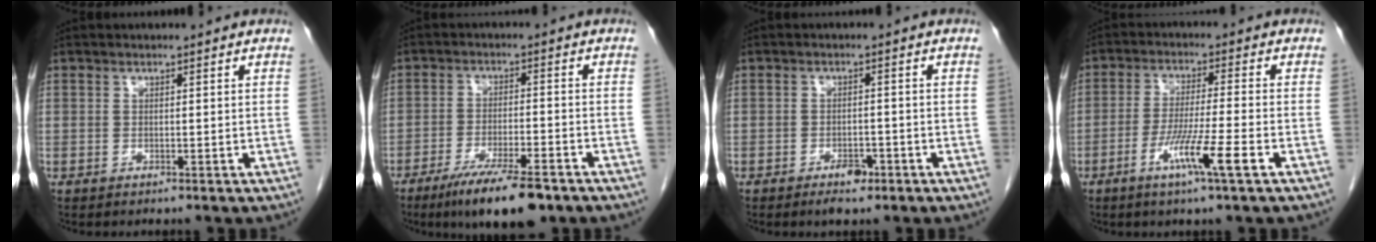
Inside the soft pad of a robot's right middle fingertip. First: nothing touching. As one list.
[{"total": 10.9, "force": [-7.7, 1.8, 7.5], "torque": [-0.123, -0.021, -0.123]}, {"total": 3.1, "force": [-2.0, 1.3, 2.0], "torque": [-0.031, 0.001, -0.026]}, {"total": 7.9, "force": [-3.6, -0.8, 7.0], "torque": [-0.129, -0.017, -0.069]}]